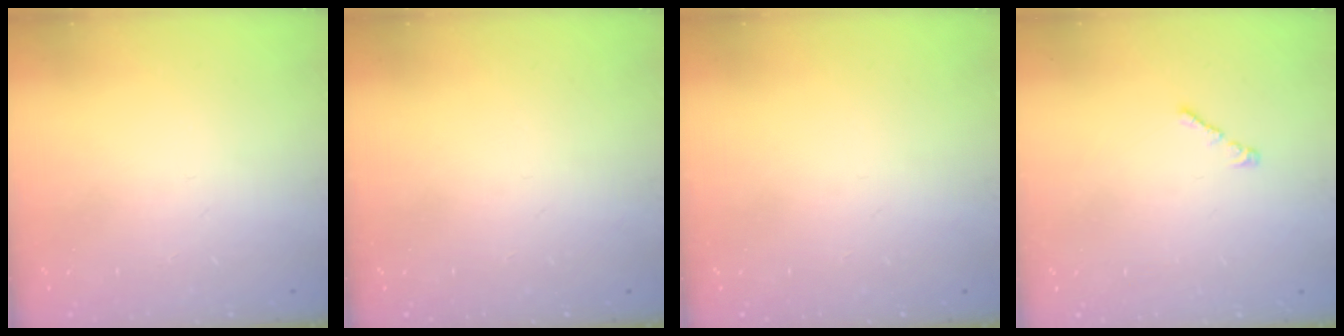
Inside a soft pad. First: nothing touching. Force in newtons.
{"total": 0.0}
{"total": 0.0}
{"total": 1.1, "press": 0.9, "slide": 0.5}